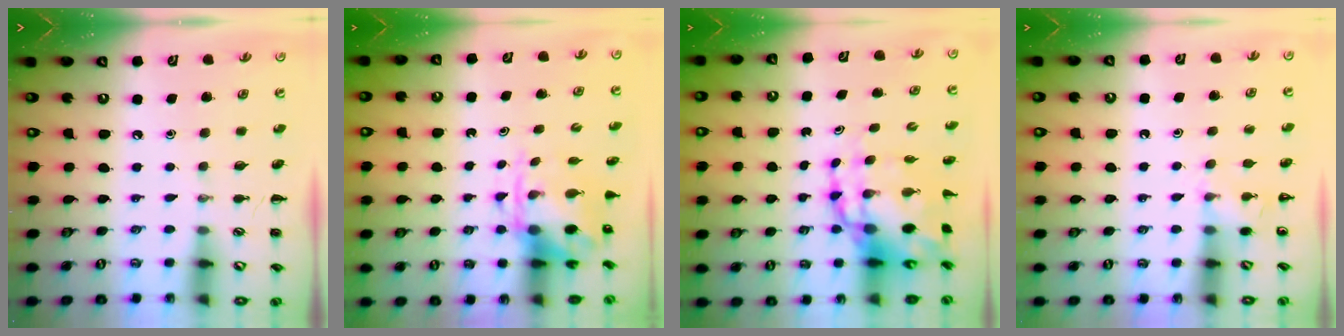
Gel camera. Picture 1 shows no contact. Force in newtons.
{"total": 4.9, "press": 4.8, "slide": 0.8}
{"total": 12.5, "press": 12.1, "slide": 2.9}
{"total": 5.0, "press": 4.7, "slide": 1.6}